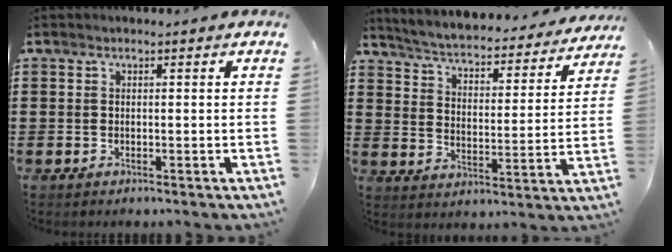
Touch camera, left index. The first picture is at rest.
{"total": 3.6, "force": [3.5, -0.2, 0.9], "torque": [-0.039, -0.034, 0.049]}